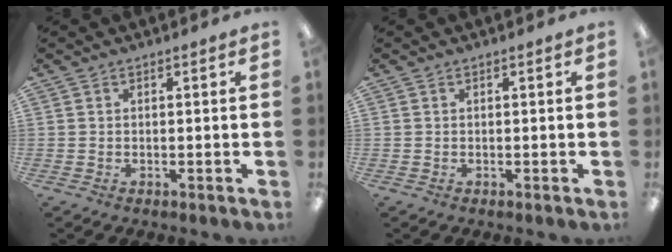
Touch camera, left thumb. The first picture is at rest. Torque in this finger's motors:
{"motor_torque": [0.00, 0.00, 0.00, 0.00, 0.00]}